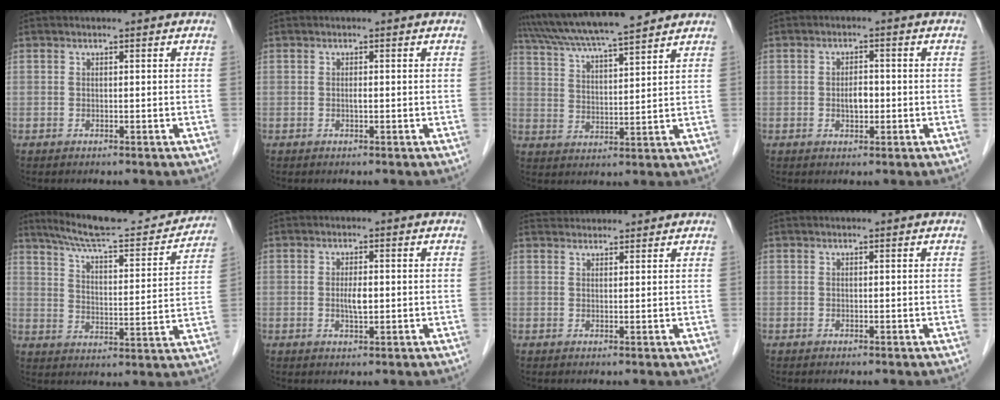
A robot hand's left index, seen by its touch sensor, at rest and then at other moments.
{"total": 0.7, "force": [-0.3, 0.1, 0.6], "torque": [-0.011, -0.003, -0.006]}
{"total": 14.2, "force": [12.5, 0.8, 6.6], "torque": [-0.121, 0.024, 0.208]}
{"total": 2.6, "force": [-0.6, 1.4, 2.2], "torque": [-0.036, 0.000, -0.007]}
{"total": 18.3, "force": [17.0, 2.0, 6.5], "torque": [-0.102, -0.016, 0.240]}
{"total": 2.5, "force": [-0.3, 0.7, 2.3], "torque": [-0.045, -0.004, -0.003]}
{"total": 4.7, "force": [4.6, 0.8, 0.4], "torque": [-0.008, 0.034, 0.071]}
{"total": 0.0}